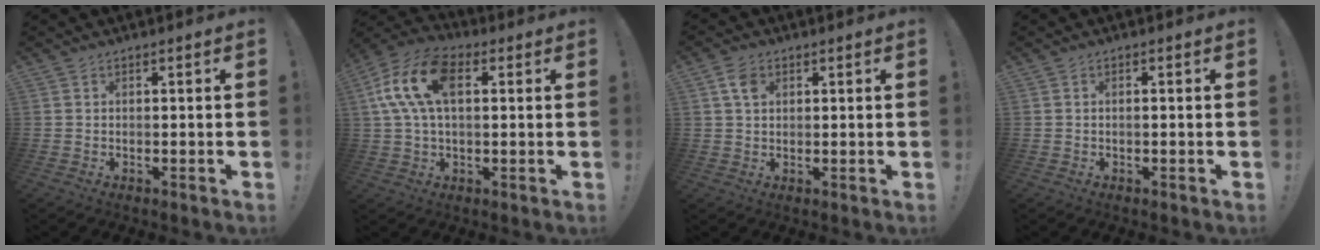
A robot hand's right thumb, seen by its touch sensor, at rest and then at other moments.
{"total": 15.4, "force": [3.9, 8.9, 11.9], "torque": [-0.244, 0.011, 0.073]}
{"total": 4.7, "force": [2.0, 3.3, 2.8], "torque": [-0.046, -0.001, 0.037]}
{"total": 0.7, "force": [-0.4, -0.1, 0.6], "torque": [-0.015, 0.001, -0.006]}